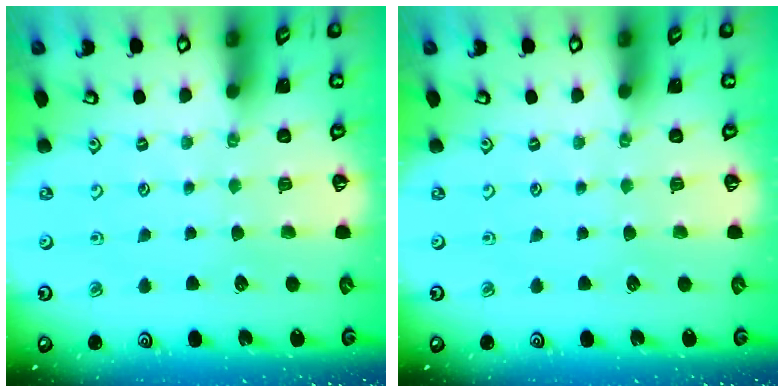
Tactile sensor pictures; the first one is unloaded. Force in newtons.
{"total": 0.0}